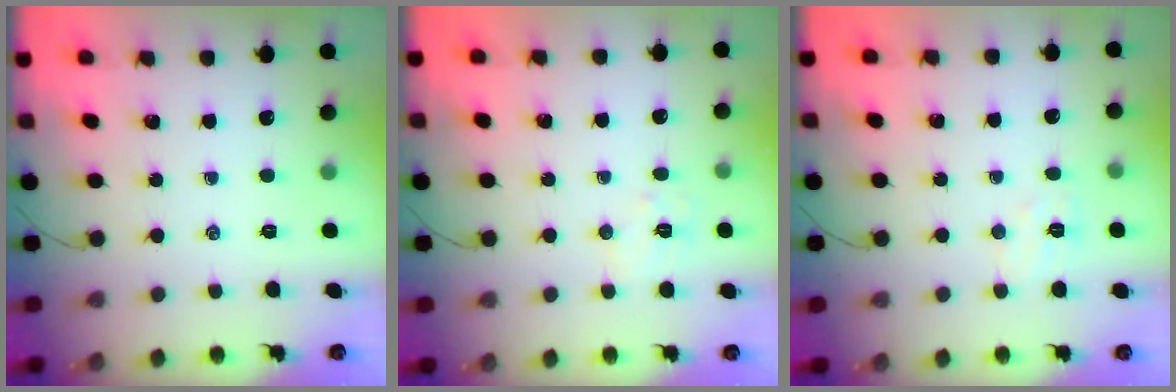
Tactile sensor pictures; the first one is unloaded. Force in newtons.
{"total": 5.9, "press": 5.8, "slide": 0.9}
{"total": 4.7, "press": 4.6, "slide": 1.1}